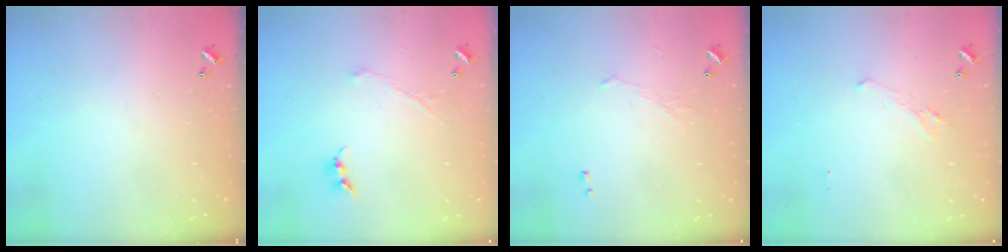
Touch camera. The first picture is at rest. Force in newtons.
{"total": 1.0, "press": 0.9, "slide": 0.4}
{"total": 0.9, "press": 0.7, "slide": 0.5}
{"total": 0.8, "press": 0.4, "slide": 0.7}